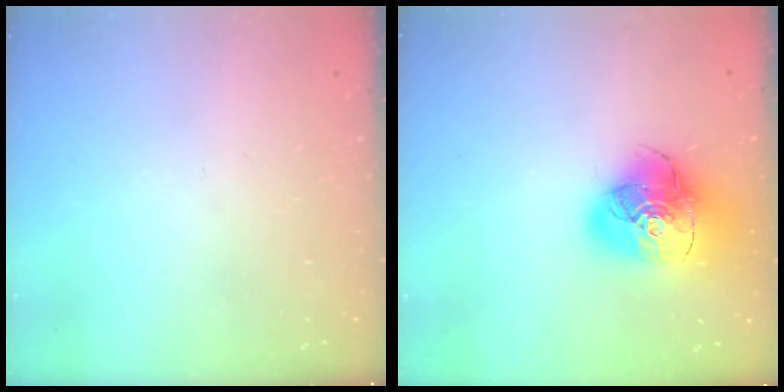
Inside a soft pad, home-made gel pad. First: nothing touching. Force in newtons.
{"total": 18.8, "press": 18.6, "slide": 2.5}